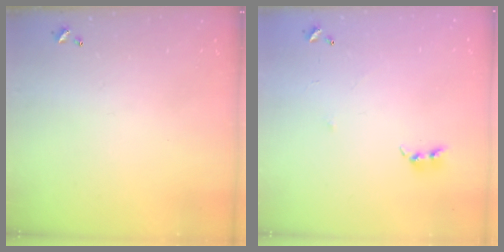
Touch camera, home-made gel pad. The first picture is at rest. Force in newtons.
{"total": 5.1, "press": 5.0, "slide": 1.0}